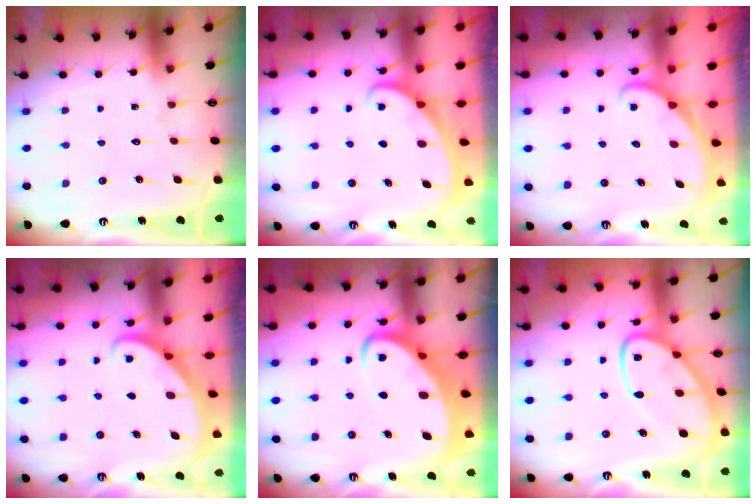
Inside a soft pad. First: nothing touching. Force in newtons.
{"total": 1.8, "press": 1.8, "slide": 0.1}
{"total": 1.6, "press": 1.6, "slide": 0.0}
{"total": 2.4, "press": 2.3, "slide": 0.3}
{"total": 5.0, "press": 4.9, "slide": 0.5}
{"total": 13.4, "press": 13.4, "slide": 1.2}